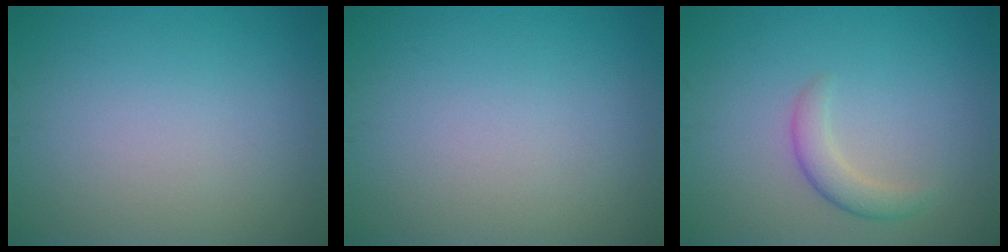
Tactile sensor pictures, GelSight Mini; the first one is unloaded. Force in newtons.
{"total": 0.0}
{"total": 2.2, "press": 2.2, "slide": 0.1}